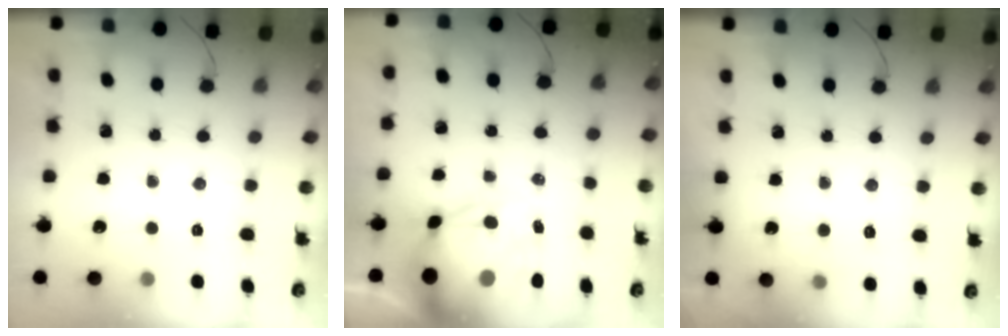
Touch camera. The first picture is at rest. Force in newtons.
{"total": 17.6, "press": 17.1, "slide": 4.1}
{"total": 5.1, "press": 4.9, "slide": 1.4}